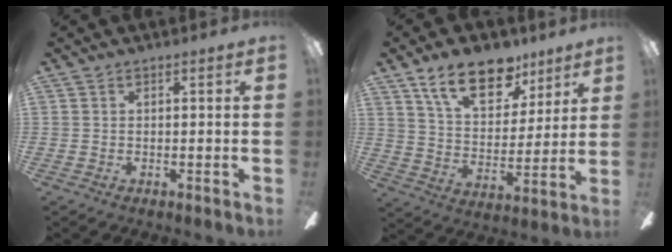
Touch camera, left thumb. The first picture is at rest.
{"total": 17.4, "force": [11.7, 8.8, 9.4], "torque": [-0.149, -0.056, 0.207]}